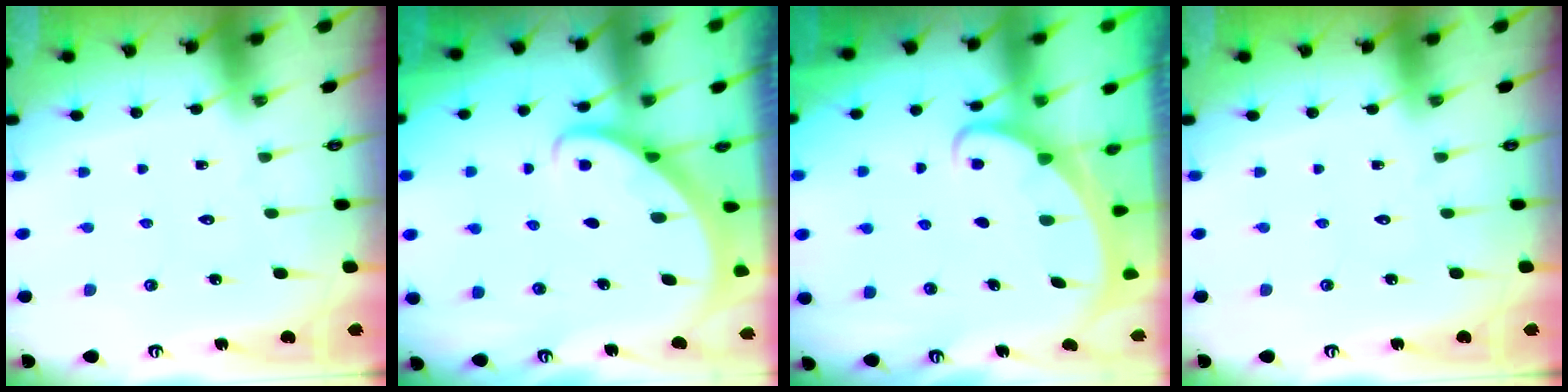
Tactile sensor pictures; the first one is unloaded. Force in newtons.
{"total": 2.9, "press": 2.9, "slide": 0.2}
{"total": 2.1, "press": 2.0, "slide": 0.3}
{"total": 0.0}